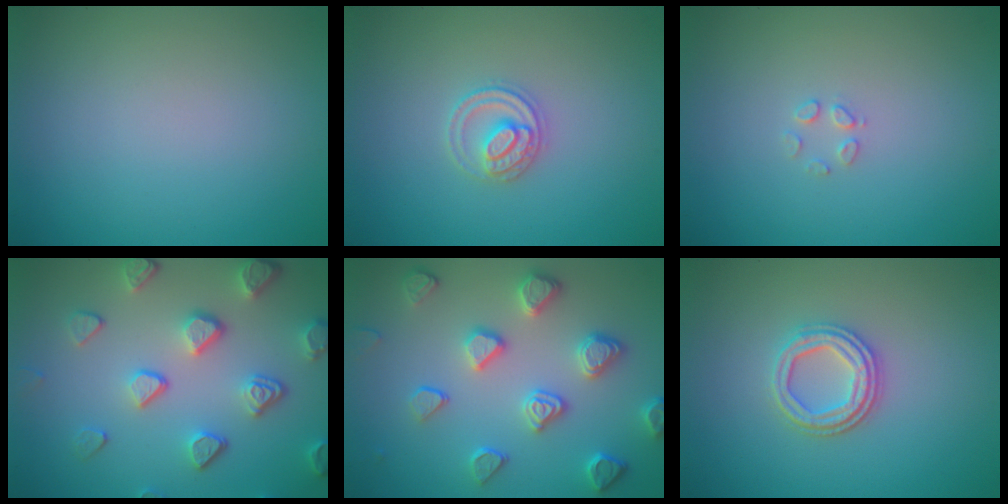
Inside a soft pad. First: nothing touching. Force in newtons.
{"total": 2.5, "press": 2.4, "slide": 0.3}
{"total": 1.0, "press": 1.0, "slide": 0.1}
{"total": 5.0, "press": 4.0, "slide": 2.9}
{"total": 4.6, "press": 4.1, "slide": 2.0}
{"total": 3.3, "press": 2.9, "slide": 1.5}